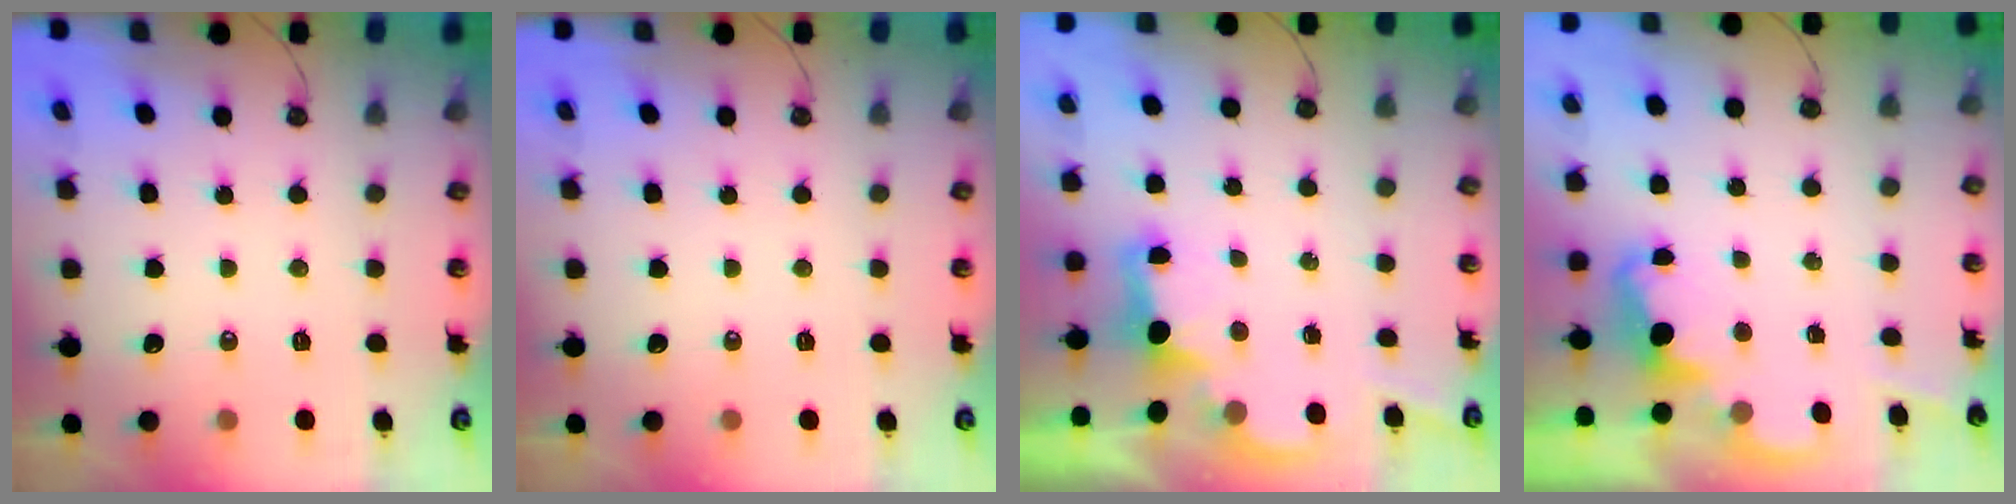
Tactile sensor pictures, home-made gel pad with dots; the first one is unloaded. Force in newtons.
{"total": 0.0}
{"total": 2.2, "press": 2.1, "slide": 0.6}
{"total": 2.3, "press": 2.3, "slide": 0.5}